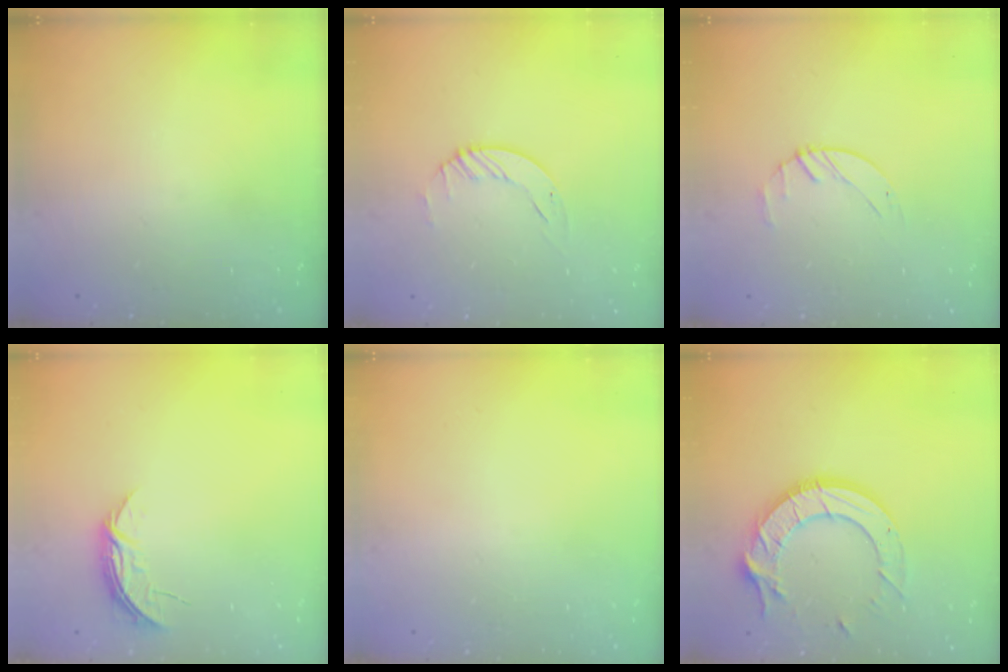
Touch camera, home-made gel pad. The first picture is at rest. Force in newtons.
{"total": 2.3, "press": 2.3, "slide": 0.3}
{"total": 1.9, "press": 1.9, "slide": 0.3}
{"total": 5.4, "press": 5.4, "slide": 0.6}
{"total": 0.0}
{"total": 15.2, "press": 15.2, "slide": 1.3}